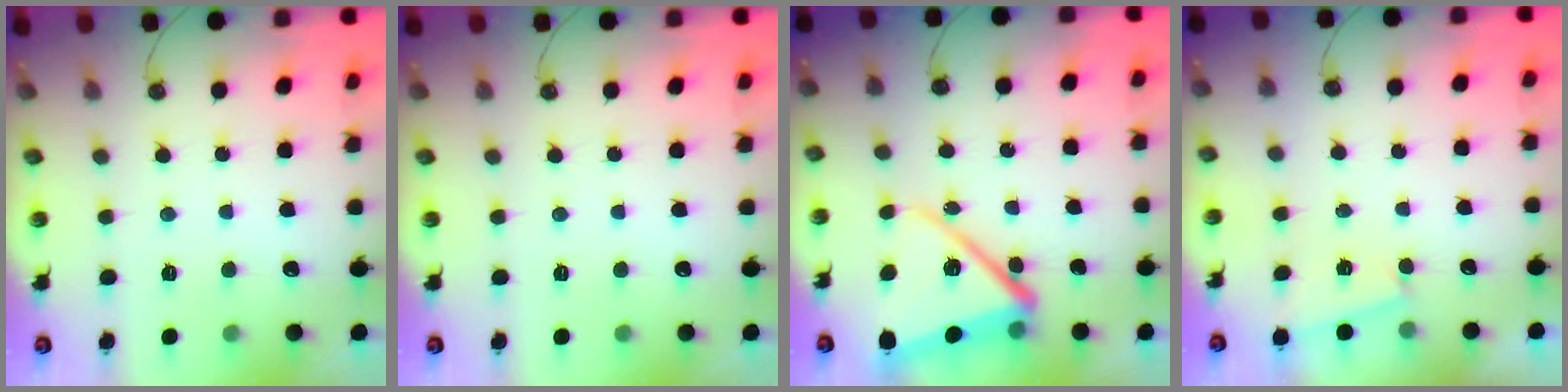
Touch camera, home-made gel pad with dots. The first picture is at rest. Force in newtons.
{"total": 0.0}
{"total": 16.9, "press": 16.9, "slide": 1.5}
{"total": 1.7, "press": 1.3, "slide": 1.0}